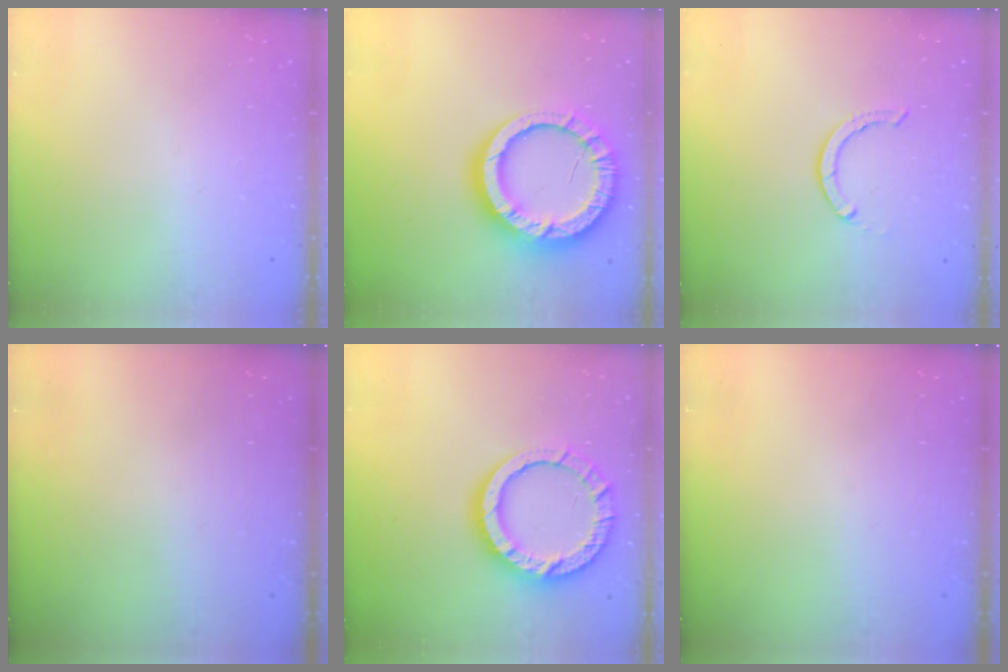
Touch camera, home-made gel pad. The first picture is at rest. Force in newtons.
{"total": 20.3, "press": 20.2, "slide": 2.0}
{"total": 2.9, "press": 2.9, "slide": 0.1}
{"total": 0.0}
{"total": 16.3, "press": 16.2, "slide": 1.5}
{"total": 0.0}